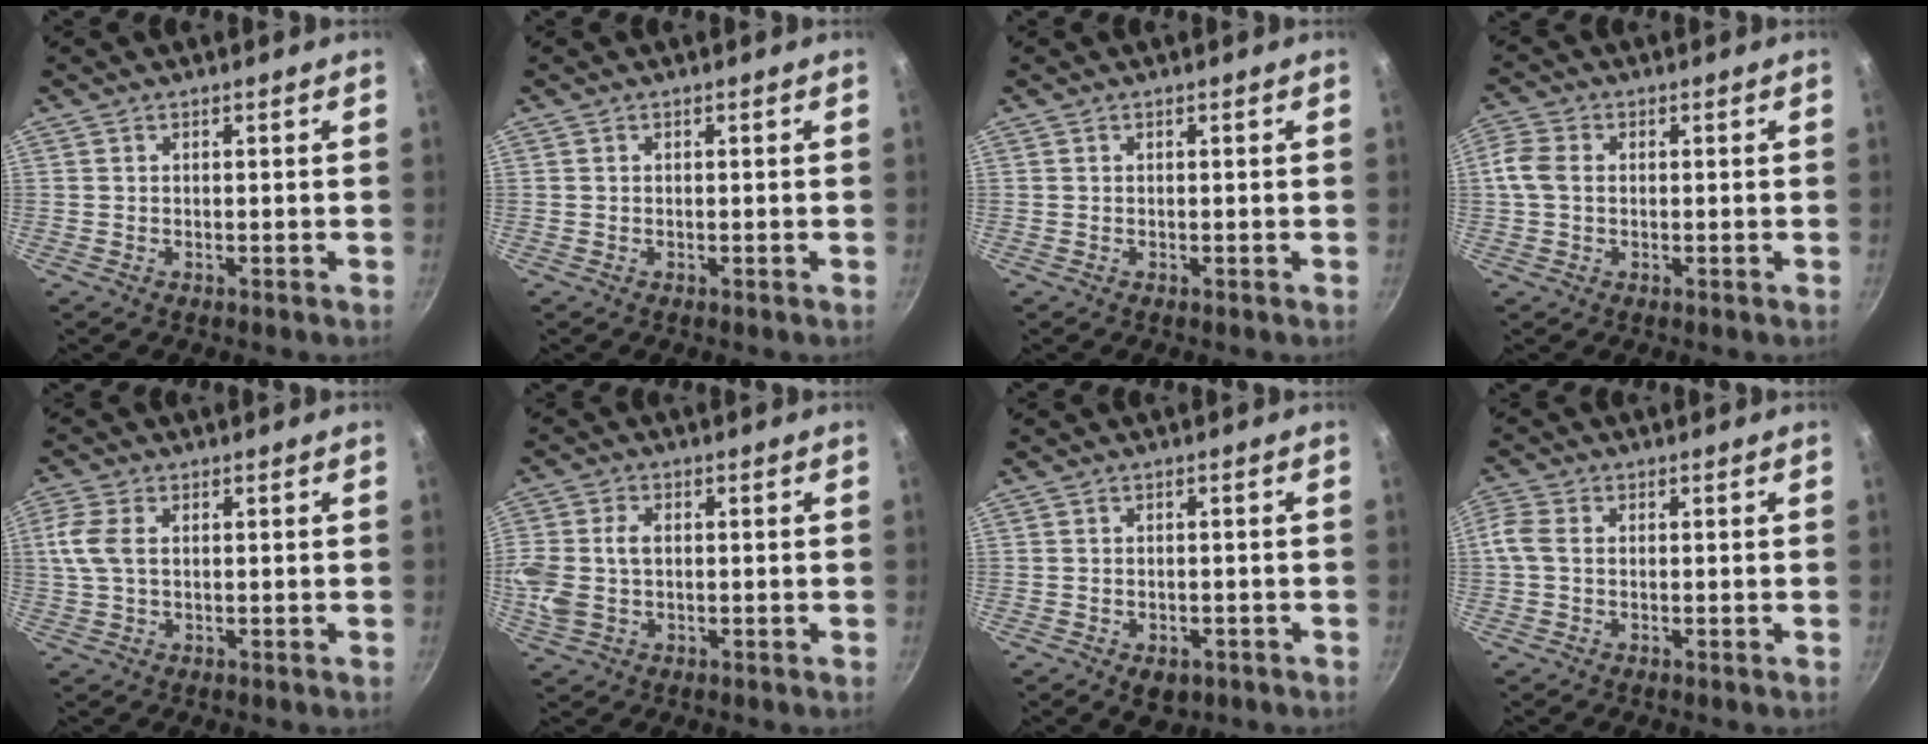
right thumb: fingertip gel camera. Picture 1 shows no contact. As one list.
[{"total": 0.0}, {"total": 0.0}, {"total": 4.8, "force": [0.2, 3.5, 3.2], "torque": [-0.070, 0.010, -0.006]}, {"total": 5.8, "force": [0.9, 3.4, 4.6], "torque": [-0.106, 0.009, 0.014]}, {"total": 10.0, "force": [0.0, 6.9, 7.2], "torque": [-0.160, 0.008, -0.004]}, {"total": 4.2, "force": [-2.0, 2.8, 2.5], "torque": [-0.025, 0.011, -0.013]}, {"total": 3.7, "force": [-0.2, 2.6, 2.6], "torque": [-0.062, 0.009, -0.012]}]